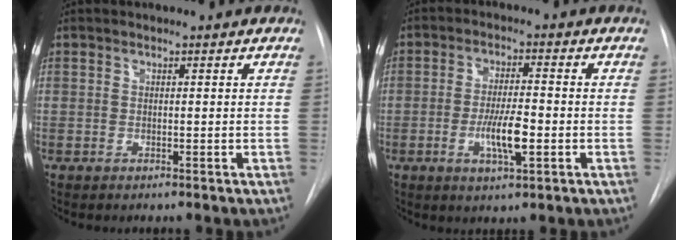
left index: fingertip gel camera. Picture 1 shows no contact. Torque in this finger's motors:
{"motor_torque": [1.06, 0.12, 0.32, 0.10]}